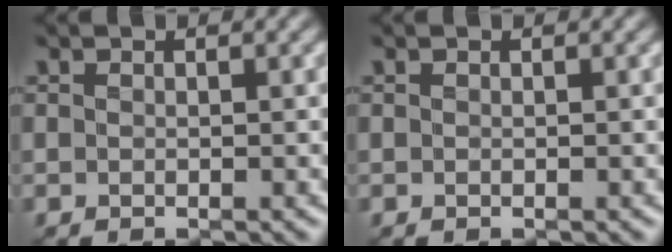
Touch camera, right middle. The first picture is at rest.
{"total": 0.0}